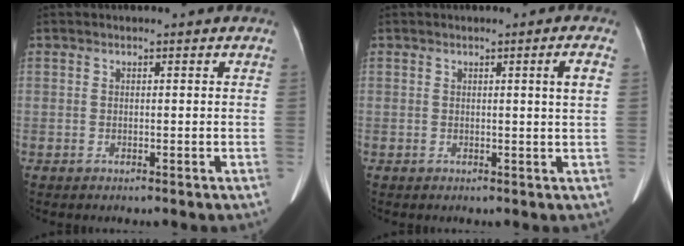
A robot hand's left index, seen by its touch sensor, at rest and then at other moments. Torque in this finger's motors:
{"motor_torque": [0.41, -0.21, 0.14, 0.07]}